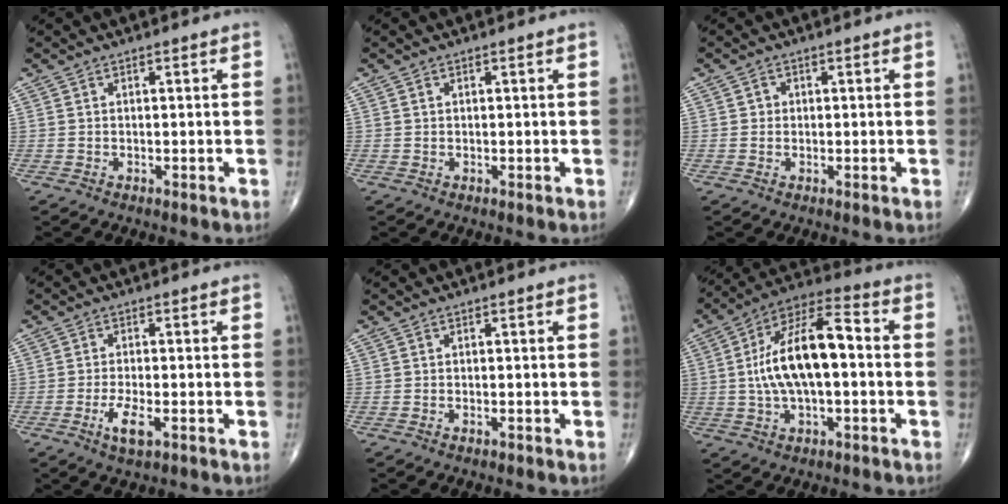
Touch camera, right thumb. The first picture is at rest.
{"total": 0.0}
{"total": 1.2, "force": [0.1, 1.2, 0.3], "torque": [0.002, 0.003, -0.001]}
{"total": 4.5, "force": [-2.0, 1.4, 3.9], "torque": [-0.079, 0.000, -0.034]}
{"total": 0.5, "force": [-0.4, 0.2, 0.3], "torque": [-0.006, 0.002, -0.007]}
{"total": 16.4, "force": [-0.1, 7.1, 14.8], "torque": [-0.267, 0.041, -0.008]}